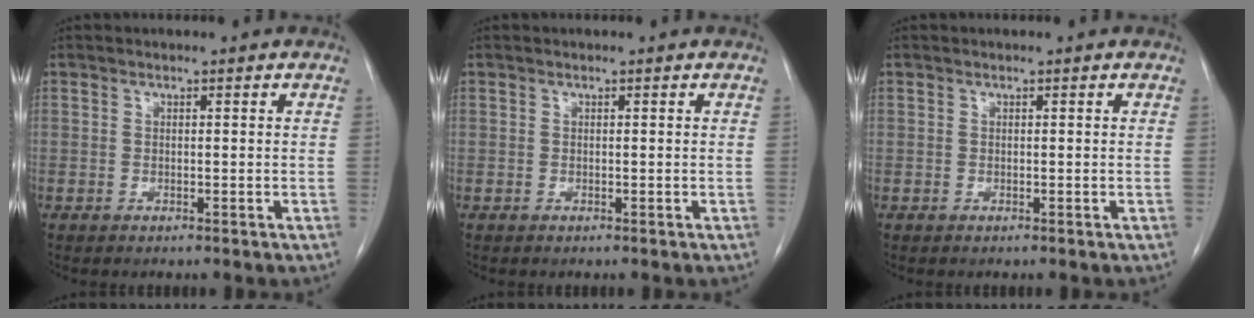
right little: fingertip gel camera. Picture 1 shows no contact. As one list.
[{"total": 0.0}, {"total": 0.0}]